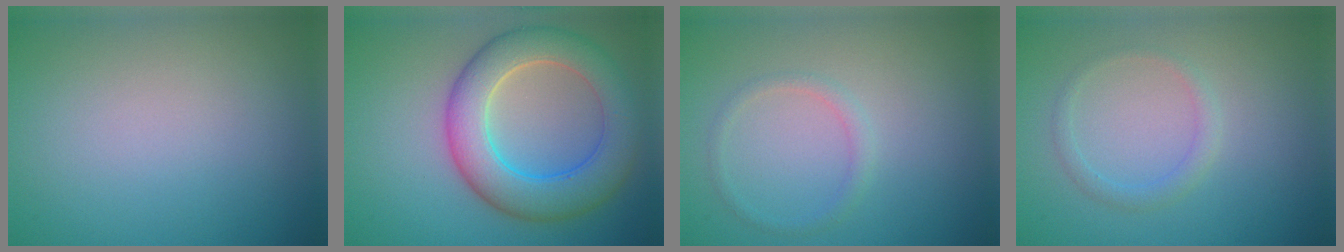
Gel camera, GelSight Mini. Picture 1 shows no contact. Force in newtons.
{"total": 7.5, "press": 7.5, "slide": 0.4}
{"total": 1.2, "press": 1.2, "slide": 0.0}
{"total": 1.4, "press": 1.4, "slide": 0.1}